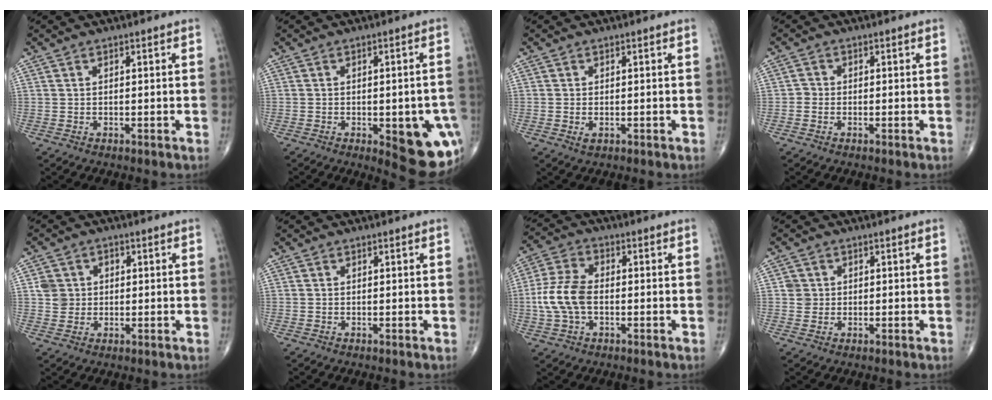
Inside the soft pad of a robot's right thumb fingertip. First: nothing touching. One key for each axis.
{"total": 14.3, "fx": -4.4, "fy": 5.7, "fz": 12.4, "tx": -0.110, "ty": 0.007, "tz": -0.034}
{"total": 1.3, "fx": -0.3, "fy": 0.8, "fz": 1.0, "tx": -0.020, "ty": -0.004, "tz": -0.005}
{"total": 1.4, "fx": -0.5, "fy": 1.2, "fz": 0.4, "tx": 0.001, "ty": 0.005, "tz": -0.015}
{"total": 4.7, "fx": 0.6, "fy": 4.5, "fz": 1.3, "tx": 0.003, "ty": 0.006, "tz": 0.009}
{"total": 0.0}
{"total": 9.5, "fx": -1.2, "fy": 5.8, "fz": 7.5, "tx": -0.162, "ty": 0.021, "tz": -0.030}
{"total": 2.3, "fx": 0.3, "fy": 2.2, "fz": 0.4, "tx": 0.008, "ty": 0.003, "tz": 0.005}